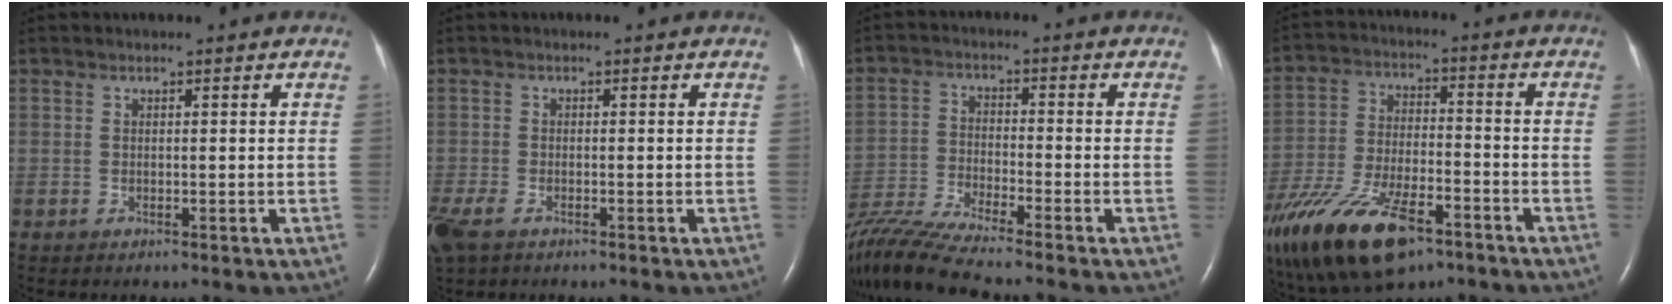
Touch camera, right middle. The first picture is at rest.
{"total": 6.3, "force": [-4.0, 3.0, 3.8], "torque": [-0.101, -0.017, -0.073]}
{"total": 11.7, "force": [-10.6, -1.6, 4.6], "torque": [-0.089, -0.019, -0.196]}
{"total": 21.7, "force": [-13.8, 8.7, 14.3], "torque": [-0.318, -0.026, -0.242]}